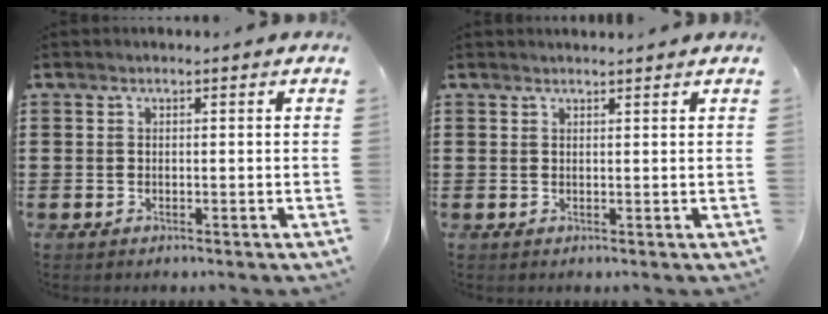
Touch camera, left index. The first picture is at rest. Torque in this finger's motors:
{"motor_torque": [-0.26, -0.40, -0.31, -0.11]}